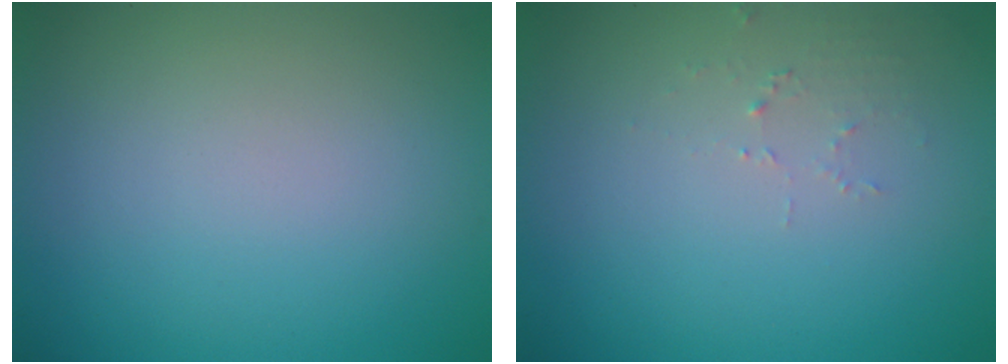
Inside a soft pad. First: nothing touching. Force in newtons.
{"total": 1.1, "press": 1.1, "slide": 0.1}